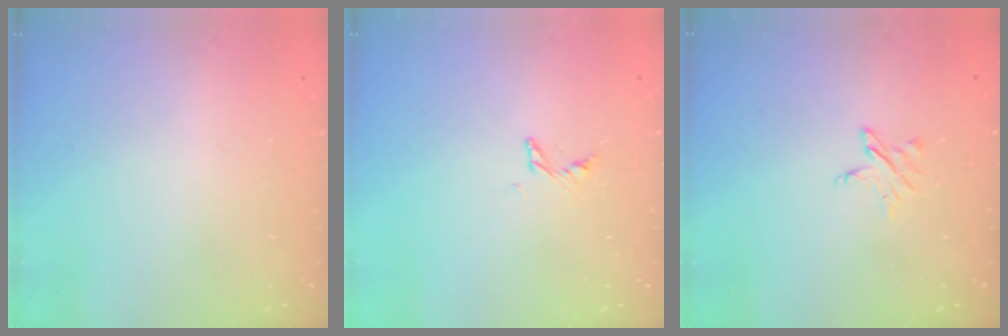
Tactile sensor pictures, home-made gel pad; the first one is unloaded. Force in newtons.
{"total": 2.7, "press": 2.7, "slide": 0.1}
{"total": 4.4, "press": 4.4, "slide": 0.5}